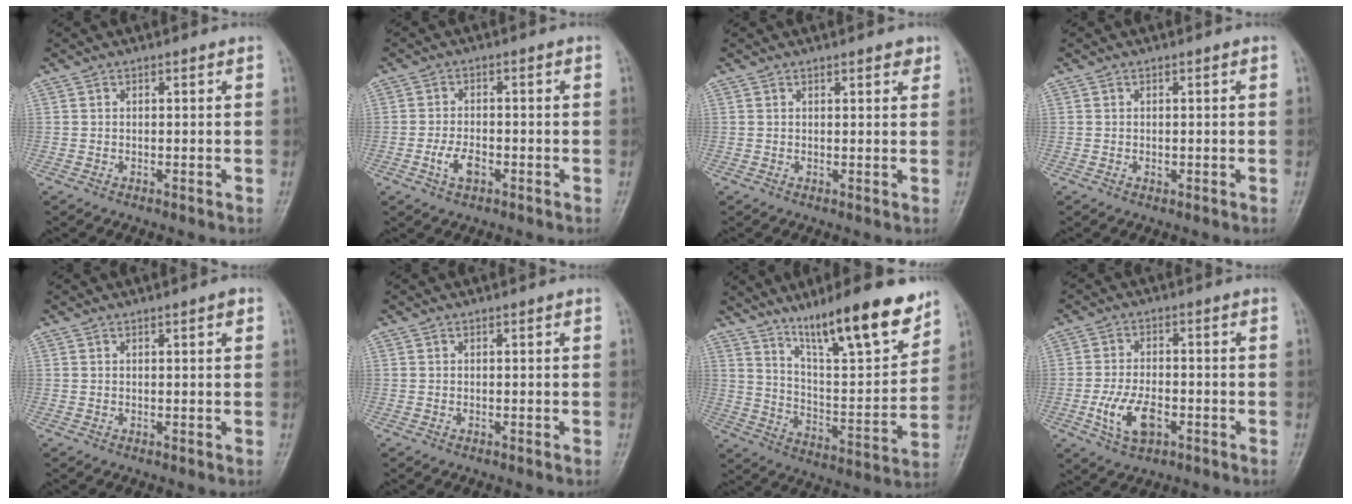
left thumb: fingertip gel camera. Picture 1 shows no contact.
{"total": 4.0, "force": [-1.7, 2.1, 2.9], "torque": [-0.058, 0.011, -0.032]}
{"total": 2.2, "force": [1.5, 0.7, 1.4], "torque": [-0.012, -0.006, 0.017]}
{"total": 1.0, "force": [0.0, 0.6, 0.7], "torque": [-0.008, 0.006, 0.002]}
{"total": 1.3, "force": [0.6, 0.2, 1.1], "torque": [-0.017, 0.000, 0.007]}
{"total": 0.0}
{"total": 19.1, "force": [13.3, 3.9, 13.2], "torque": [-0.174, -0.073, 0.223]}
{"total": 7.8, "force": [-2.7, 4.2, 5.9], "torque": [-0.117, 0.009, -0.049]}